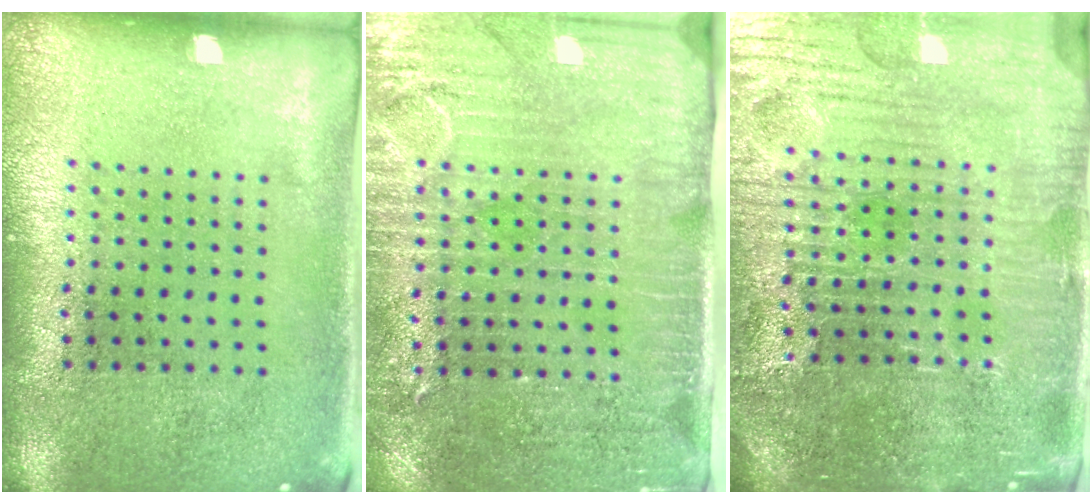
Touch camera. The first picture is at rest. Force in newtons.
{"total": 3.3, "press": 3.0, "slide": 1.5}
{"total": 5.4, "press": 5.1, "slide": 1.8}